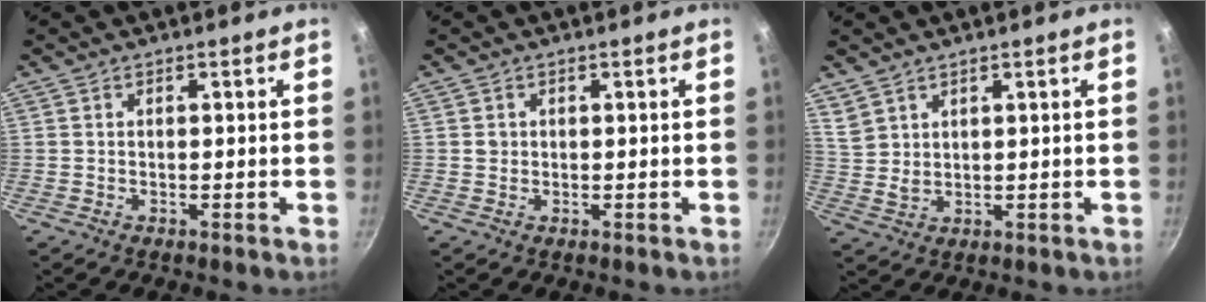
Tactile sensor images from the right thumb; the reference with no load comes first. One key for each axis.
{"total": 1.2, "fx": 0.2, "fy": 1.1, "fz": 0.3, "tx": 0.000, "ty": 0.001, "tz": 0.002}
{"total": 3.9, "fx": 3.0, "fy": 2.0, "fz": 1.3, "tx": -0.017, "ty": -0.011, "tz": 0.070}